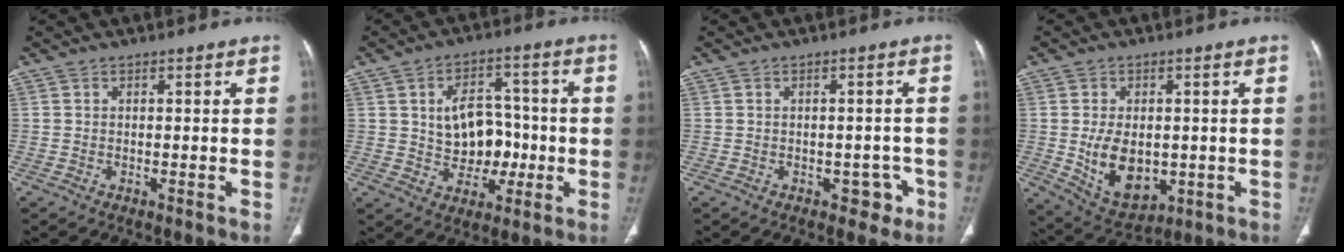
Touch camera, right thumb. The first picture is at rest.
{"total": 10.8, "force": [-0.7, 8.2, 7.1], "torque": [-0.063, 0.026, -0.002]}
{"total": 3.8, "force": [-1.7, 2.8, 2.0], "torque": [0.002, 0.015, -0.018]}
{"total": 11.1, "force": [-1.1, 7.3, 8.3], "torque": [-0.117, -0.008, 0.006]}